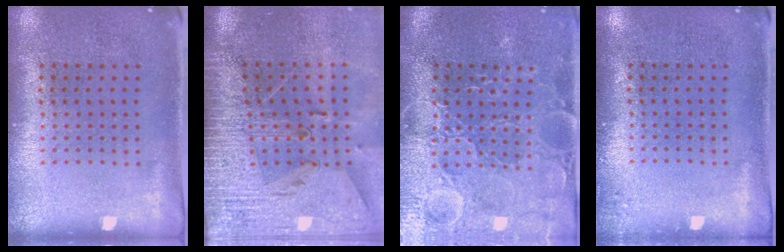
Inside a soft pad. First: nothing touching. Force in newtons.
{"total": 3.9, "press": 3.2, "slide": 2.2}
{"total": 3.7, "press": 3.6, "slide": 0.9}
{"total": 0.8, "press": 0.8, "slide": 0.2}